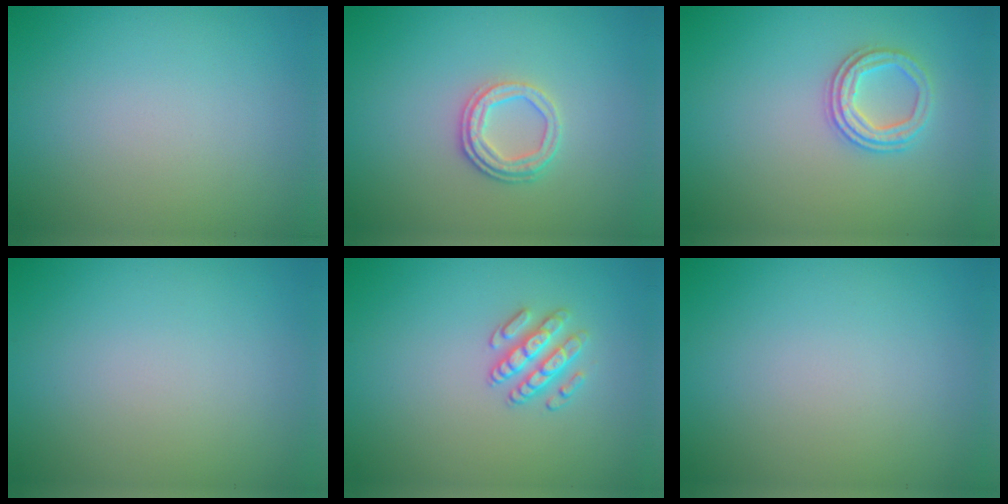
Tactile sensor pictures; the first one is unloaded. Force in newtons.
{"total": 2.6, "press": 2.3, "slide": 1.1}
{"total": 2.5, "press": 2.4, "slide": 0.9}
{"total": 0.0}
{"total": 2.4, "press": 2.3, "slide": 0.6}
{"total": 0.0}